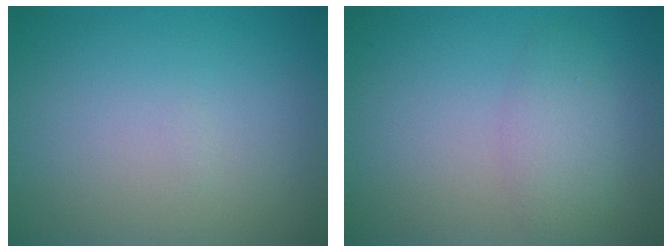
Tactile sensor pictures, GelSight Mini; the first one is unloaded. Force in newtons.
{"total": 2.6, "press": 2.6, "slide": 0.2}